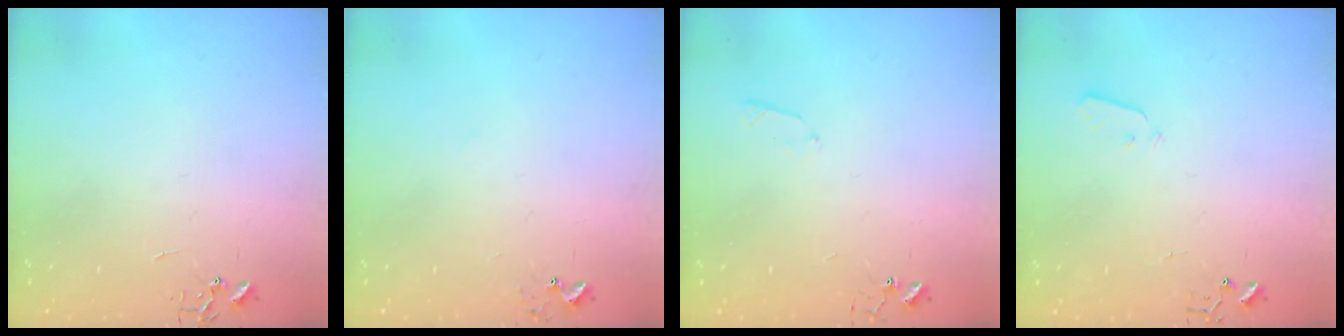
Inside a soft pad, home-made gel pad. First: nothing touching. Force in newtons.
{"total": 5.8, "press": 5.8, "slide": 0.6}
{"total": 4.1, "press": 4.0, "slide": 0.8}
{"total": 2.2, "press": 2.2, "slide": 0.4}